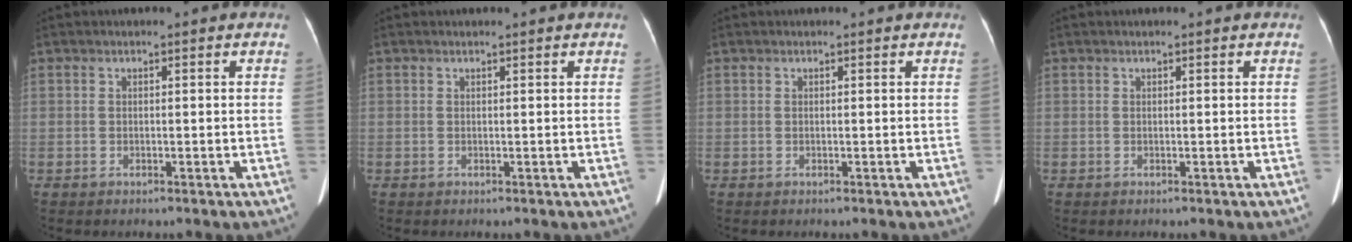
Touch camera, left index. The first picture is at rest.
{"total": 0.8, "force": [0.8, 0.2, 0.1], "torque": [-0.008, 0.013, 0.012]}
{"total": 1.1, "force": [1.1, 0.1, 0.3], "torque": [-0.008, 0.014, 0.014]}
{"total": 0.7, "force": [0.7, 0.0, 0.2], "torque": [-0.005, 0.008, 0.011]}